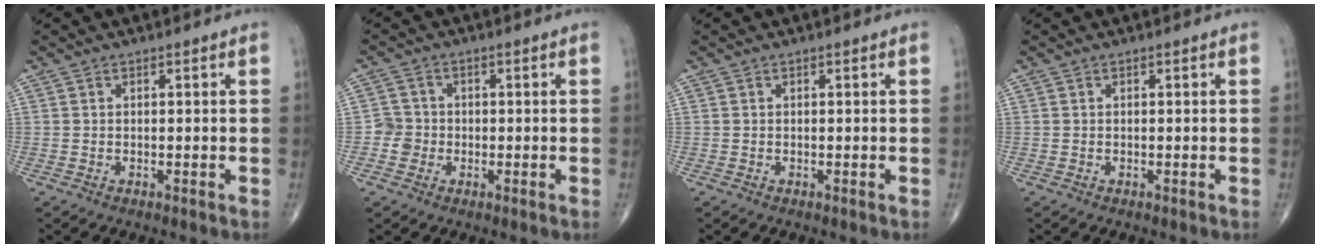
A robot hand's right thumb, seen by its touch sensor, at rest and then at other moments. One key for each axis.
{"total": 3.2, "fx": -0.8, "fy": 3.1, "fz": 0.3, "tx": 0.018, "ty": 0.010, "tz": -0.020}
{"total": 0.0}
{"total": 0.0}